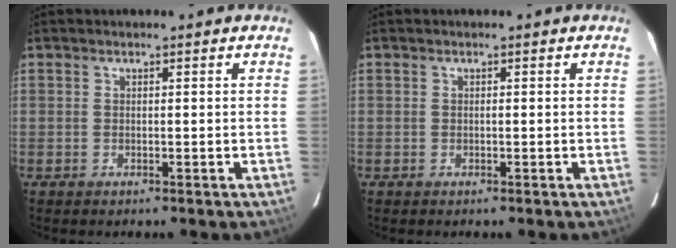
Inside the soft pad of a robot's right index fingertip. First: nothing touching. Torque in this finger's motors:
{"motor_torque": [0.02, 0.01, -0.03, 0.01]}